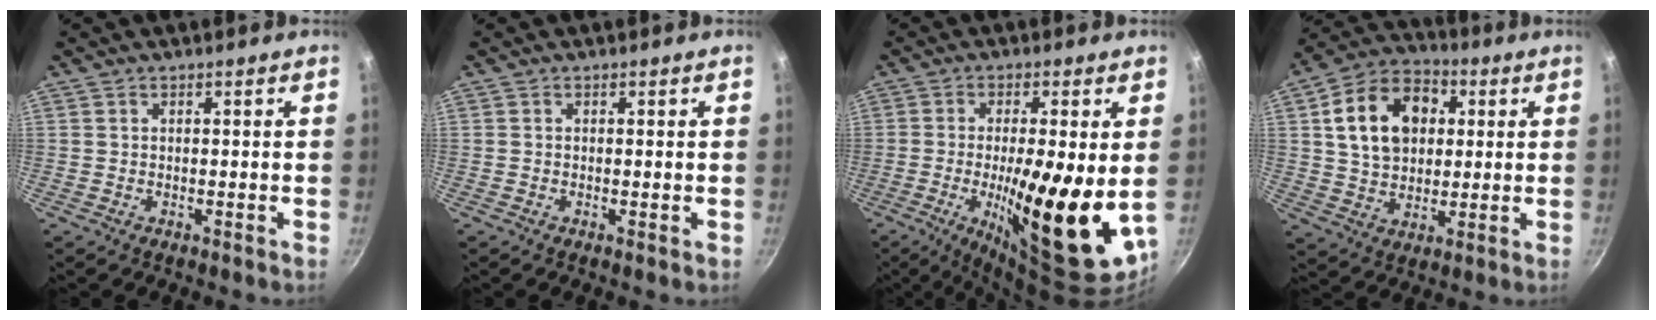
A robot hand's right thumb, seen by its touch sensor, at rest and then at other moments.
{"total": 0.0}
{"total": 19.4, "force": [-1.7, 5.2, 18.6], "torque": [-0.275, -0.020, -0.024]}
{"total": 15.9, "force": [3.5, 11.6, 10.3], "torque": [-0.145, 0.016, 0.050]}